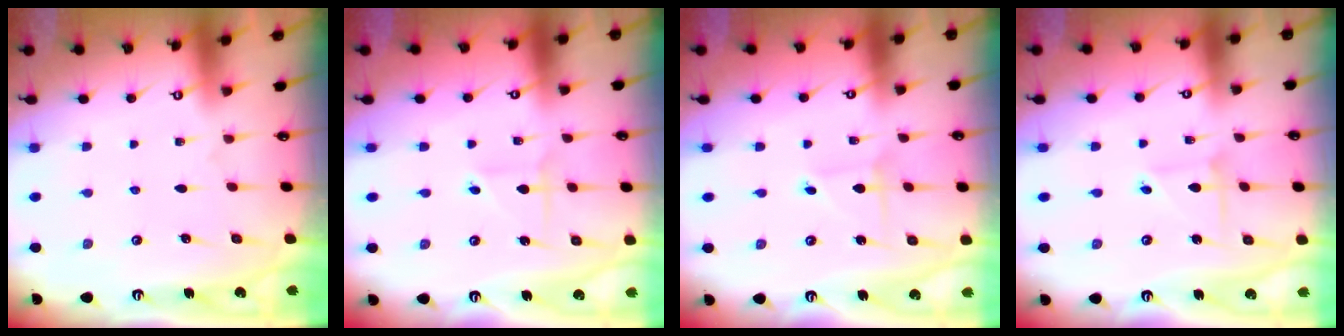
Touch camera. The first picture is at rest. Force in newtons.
{"total": 2.0, "press": 2.0, "slide": 0.1}
{"total": 1.4, "press": 1.4, "slide": 0.1}
{"total": 2.4, "press": 2.4, "slide": 0.3}